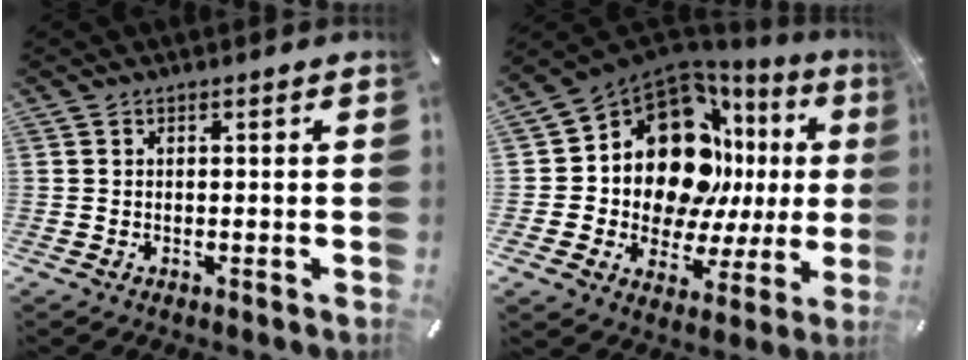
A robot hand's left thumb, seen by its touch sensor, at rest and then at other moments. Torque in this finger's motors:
{"motor_torque": [2.50, 2.50, 0.81, 0.01, 0.30]}